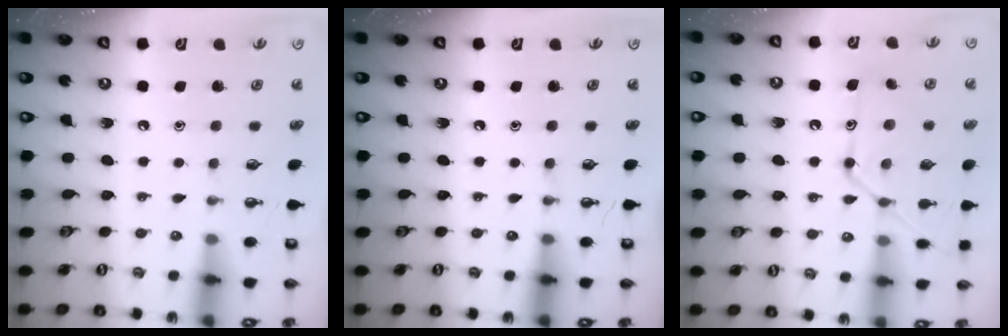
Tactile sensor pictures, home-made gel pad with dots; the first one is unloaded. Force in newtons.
{"total": 0.0}
{"total": 14.8, "press": 14.8, "slide": 1.0}